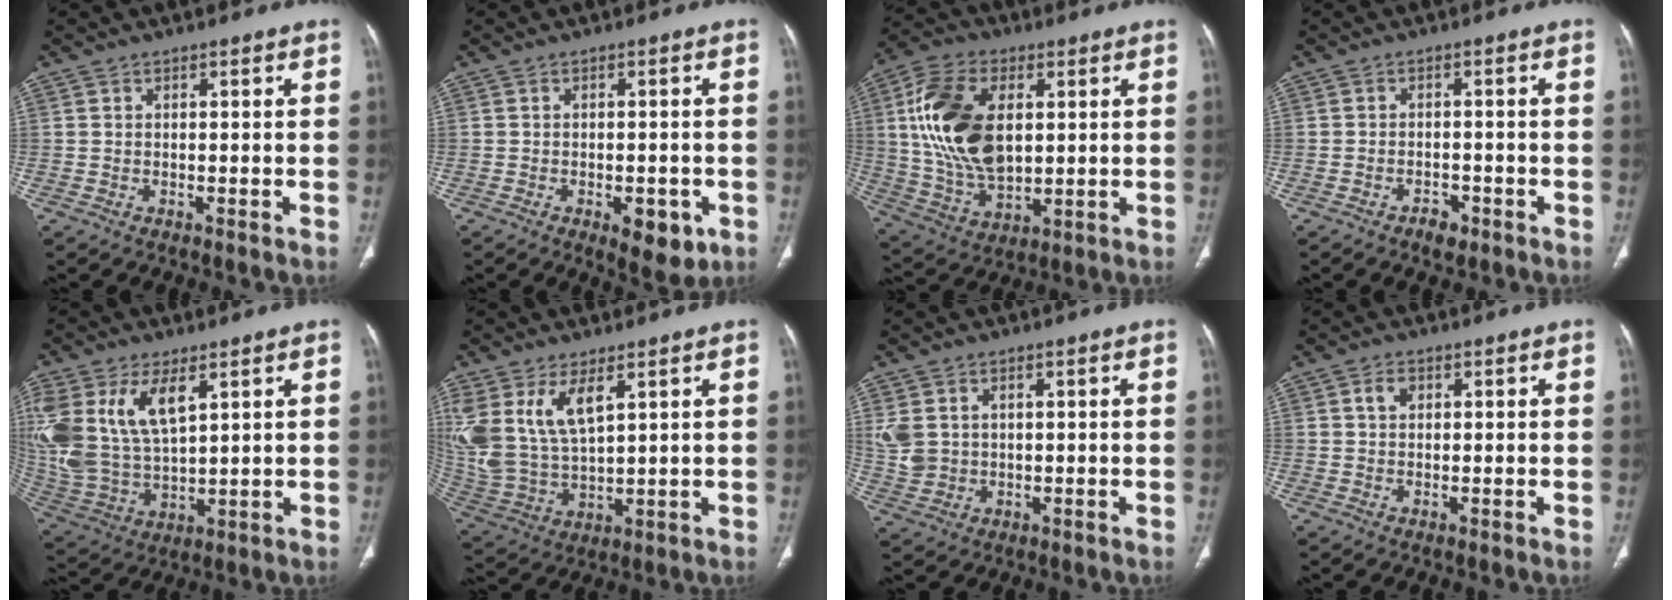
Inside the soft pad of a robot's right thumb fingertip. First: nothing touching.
{"total": 6.6, "force": [-2.6, 3.1, 5.3], "torque": [-0.054, 0.001, -0.023]}
{"total": 19.1, "force": [3.7, 11.2, 15.0], "torque": [-0.281, -0.007, 0.074]}
{"total": 2.5, "force": [-1.7, 1.4, 1.2], "torque": [-0.013, 0.008, -0.023]}
{"total": 19.3, "force": [7.5, 10.6, 14.3], "torque": [-0.313, -0.019, 0.156]}
{"total": 15.2, "force": [6.8, 7.7, 11.3], "torque": [-0.239, -0.027, 0.151]}
{"total": 5.7, "force": [1.4, 4.5, 3.3], "torque": [-0.068, -0.003, 0.040]}
{"total": 2.2, "force": [0.8, 1.6, 1.4], "torque": [-0.023, 0.003, 0.013]}